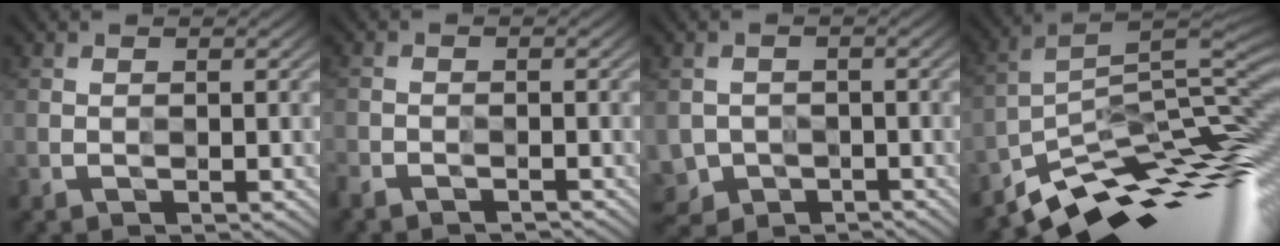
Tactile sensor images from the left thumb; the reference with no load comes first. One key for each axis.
{"total": 1.9, "fx": -1.9, "fy": -0.2, "fz": -0.2, "tx": -0.004, "ty": -0.005, "tz": -0.043}
{"total": 2.4, "fx": -1.1, "fy": 2.1, "fz": -0.4, "tx": -0.001, "ty": -0.010, "tz": -0.024}
{"total": 11.6, "fx": -8.0, "fy": 3.0, "fz": 7.9, "tx": -0.139, "ty": 0.007, "tz": -0.140}